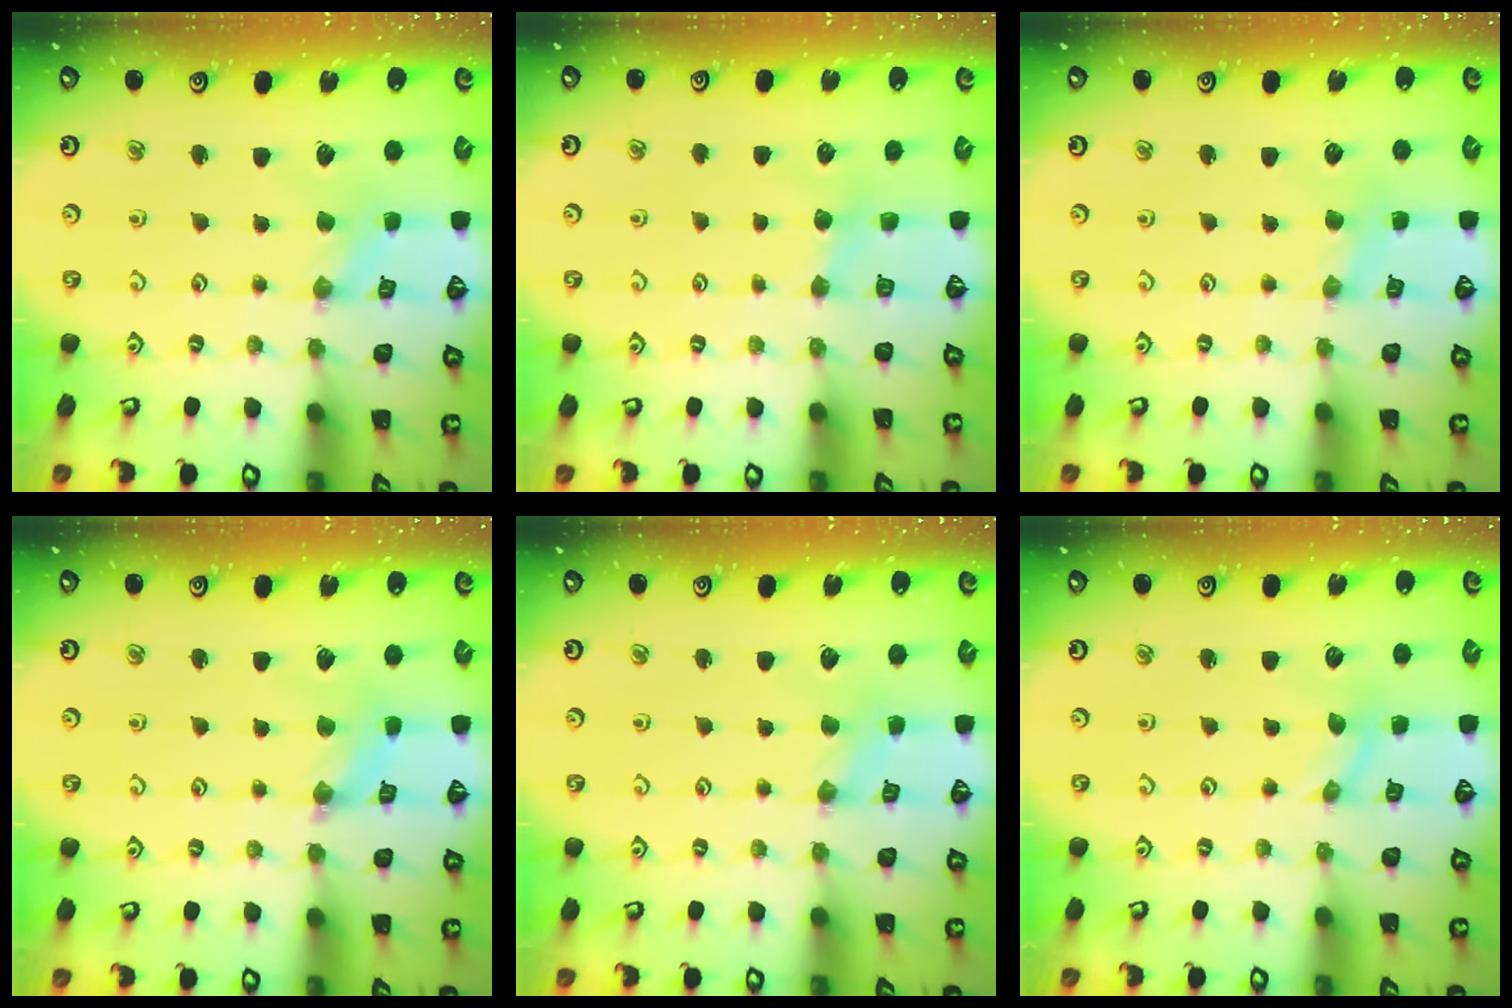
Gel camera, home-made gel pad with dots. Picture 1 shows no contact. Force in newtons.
{"total": 2.9, "press": 2.9, "slide": 0.4}
{"total": 1.1, "press": 1.0, "slide": 0.3}
{"total": 1.3, "press": 1.3, "slide": 0.3}
{"total": 0.0}
{"total": 0.0}